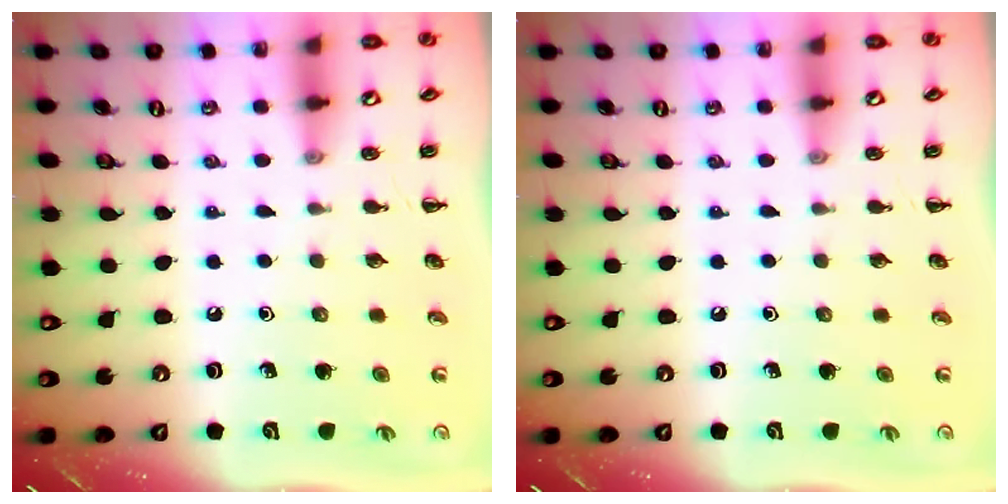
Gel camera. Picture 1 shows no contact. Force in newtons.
{"total": 0.0}